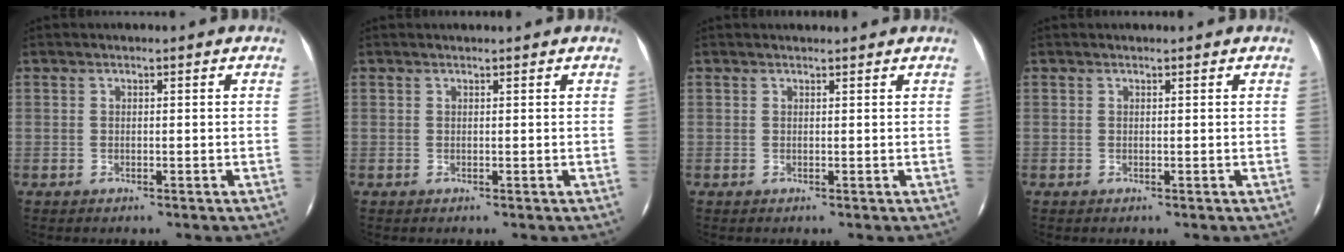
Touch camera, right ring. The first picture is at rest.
{"total": 0.6, "force": [0.6, -0.1, 0.1], "torque": [-0.009, -0.001, 0.009]}
{"total": 1.9, "force": [1.9, 0.1, 0.5], "torque": [-0.016, 0.004, 0.021]}
{"total": 0.0}